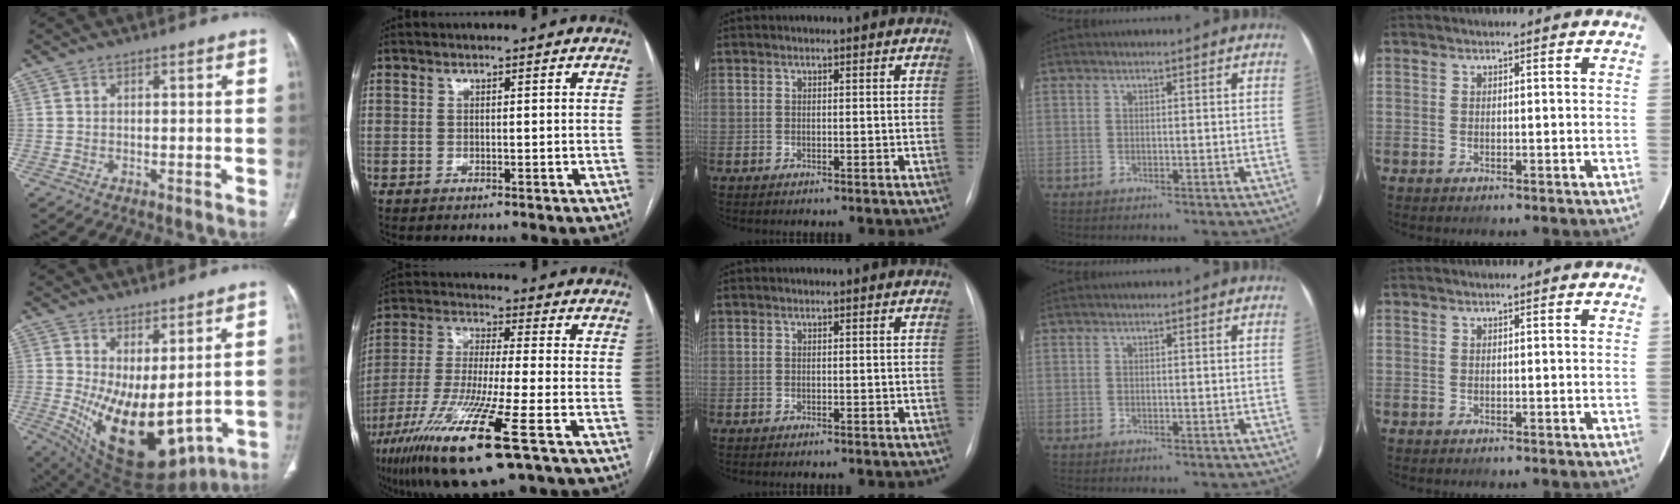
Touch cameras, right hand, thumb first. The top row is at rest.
{"thumb": {"total": 16.4, "force": [0.5, 7.8, 14.4], "torque": [-0.236, -0.039, 0.043]}, "index": {"total": 17.5, "force": [-8.9, 0.7, 15.0], "torque": [-0.312, -0.048, -0.167]}}